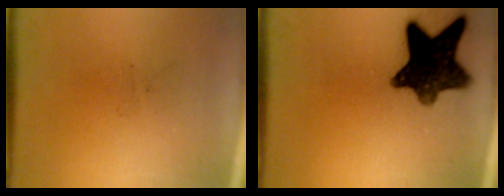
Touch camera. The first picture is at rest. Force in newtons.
{"total": 11.3}